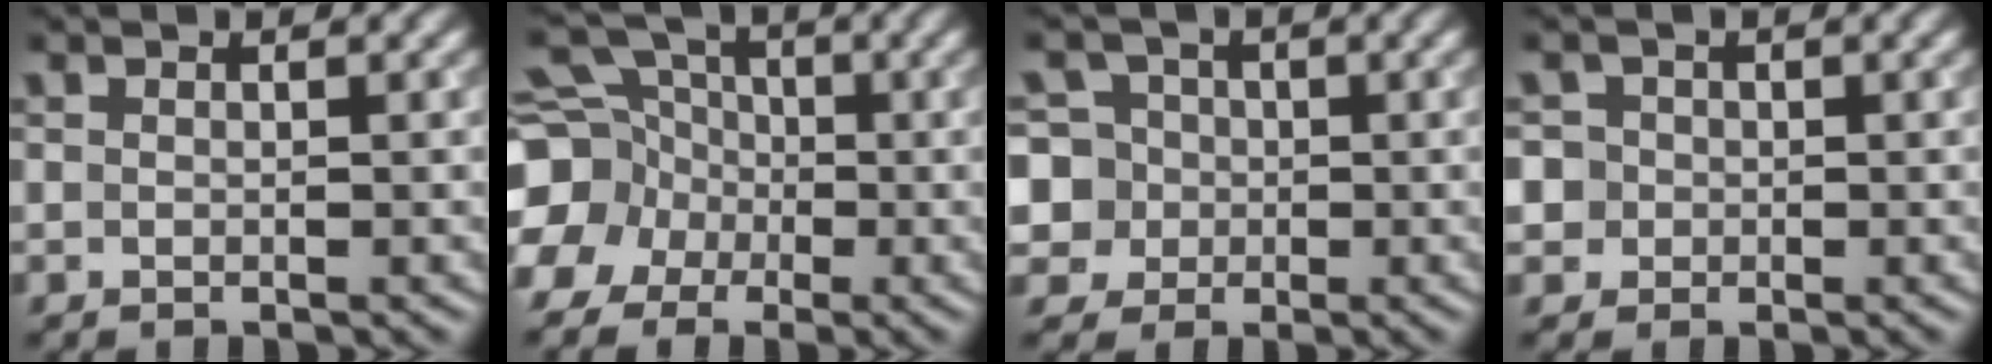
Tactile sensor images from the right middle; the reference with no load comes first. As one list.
[{"total": 10.9, "force": [-2.8, 9.8, 3.9], "torque": [-0.111, -0.001, -0.070]}, {"total": 7.2, "force": [-0.3, 6.9, 2.0], "torque": [-0.038, 0.029, -0.022]}, {"total": 3.5, "force": [0.3, 3.3, 1.1], "torque": [-0.004, 0.027, -0.014]}]